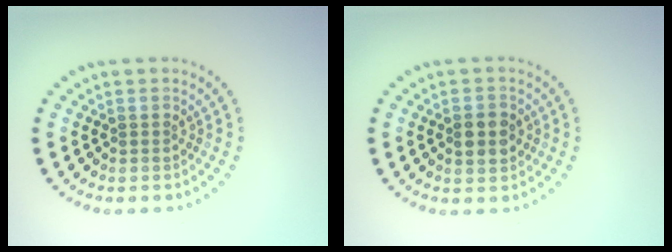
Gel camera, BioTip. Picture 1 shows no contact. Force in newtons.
{"total": 2.4, "press": 2.4, "slide": 0.1}